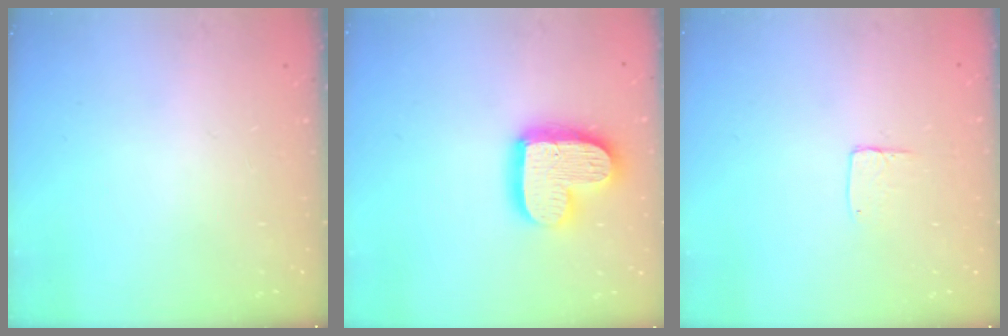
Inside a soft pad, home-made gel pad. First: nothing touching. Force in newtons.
{"total": 17.1, "press": 17.1, "slide": 1.4}
{"total": 3.6, "press": 3.6, "slide": 0.3}